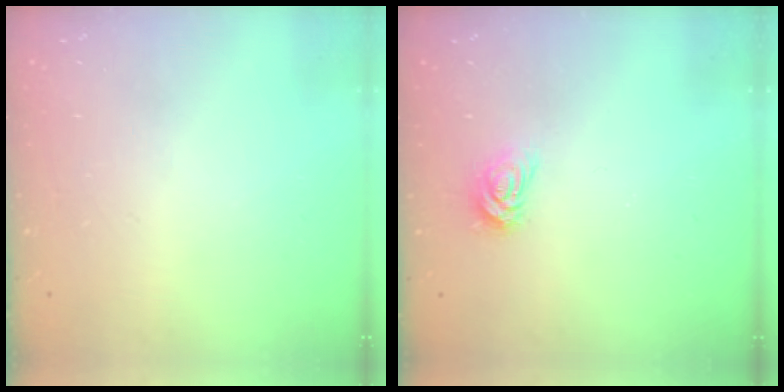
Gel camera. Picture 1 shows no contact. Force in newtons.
{"total": 3.9, "press": 3.9, "slide": 0.5}